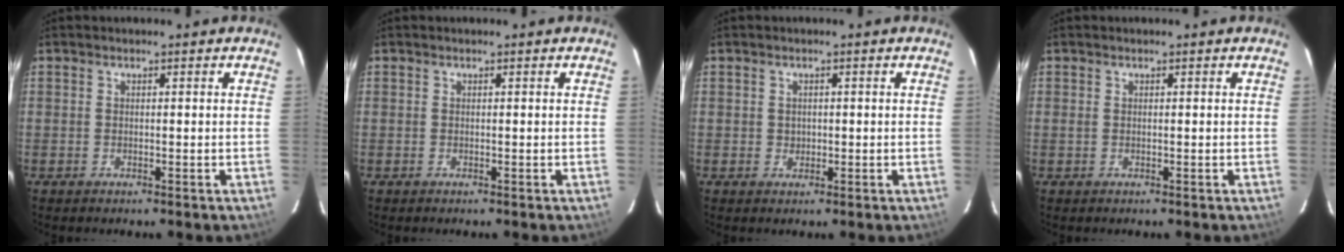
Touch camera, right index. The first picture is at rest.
{"total": 0.0}
{"total": 1.3, "force": [0.0, 1.3, 0.2], "torque": [0.001, 0.003, 0.002]}
{"total": 0.0}